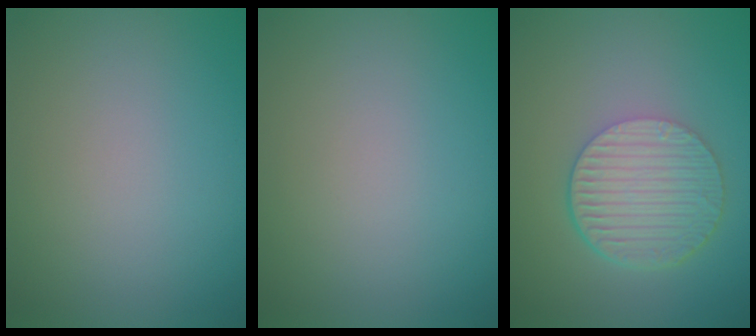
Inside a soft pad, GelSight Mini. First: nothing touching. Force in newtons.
{"total": 0.0}
{"total": 6.0, "press": 4.1, "slide": 4.4}